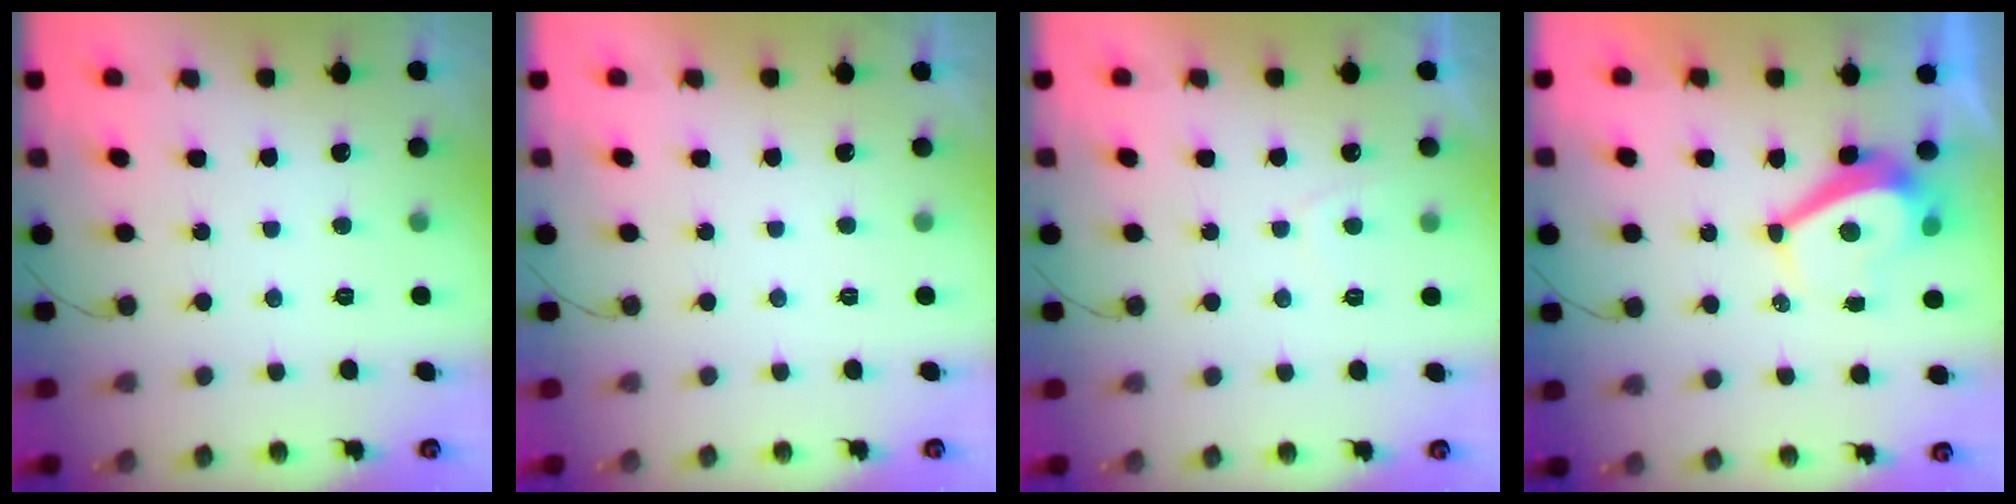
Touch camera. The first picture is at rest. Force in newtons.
{"total": 2.3, "press": 2.3, "slide": 0.3}
{"total": 1.0, "press": 0.8, "slide": 0.6}
{"total": 4.0, "press": 3.9, "slide": 0.3}